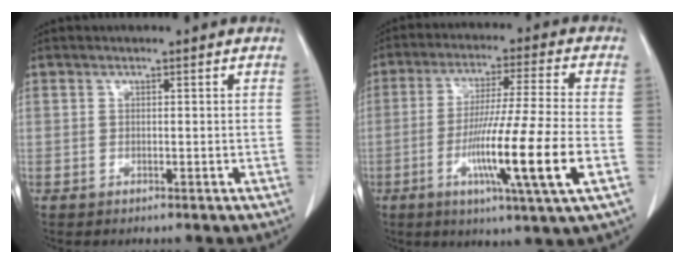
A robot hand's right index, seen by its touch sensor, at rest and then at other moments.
{"total": 15.4, "force": [-4.7, -1.2, 14.6], "torque": [-0.269, -0.023, -0.086]}